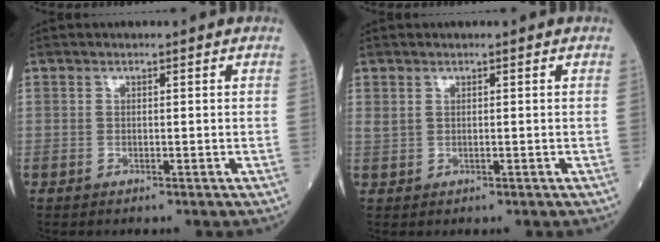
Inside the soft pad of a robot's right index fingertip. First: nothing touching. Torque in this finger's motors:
{"motor_torque": [0.38, 0.16, 0.15, 0.01]}